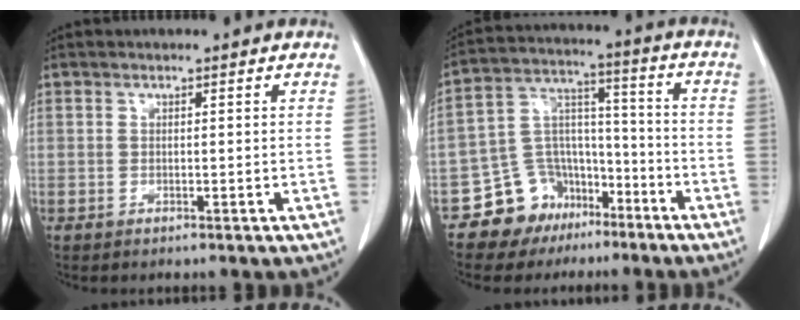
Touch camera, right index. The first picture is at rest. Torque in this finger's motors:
{"motor_torque": [-0.11, 0.08, -0.10, -0.12]}